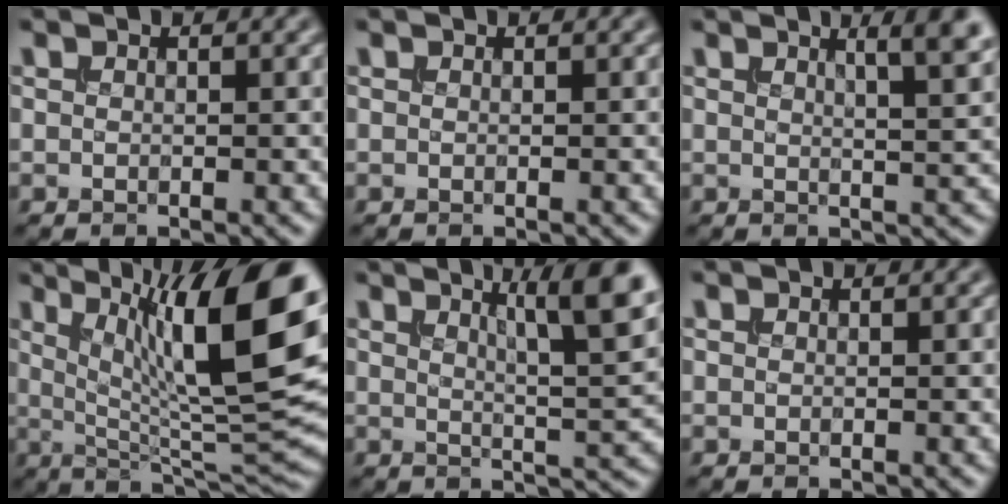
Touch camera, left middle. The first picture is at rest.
{"total": 0.0}
{"total": 5.3, "force": [3.0, 1.6, 4.1], "torque": [-0.026, 0.020, 0.020]}
{"total": 14.2, "force": [4.3, 3.9, 12.9], "torque": [-0.184, -0.002, 0.068]}
{"total": 7.8, "force": [3.9, 1.5, 6.6], "torque": [-0.072, 0.012, 0.055]}
{"total": 0.0}